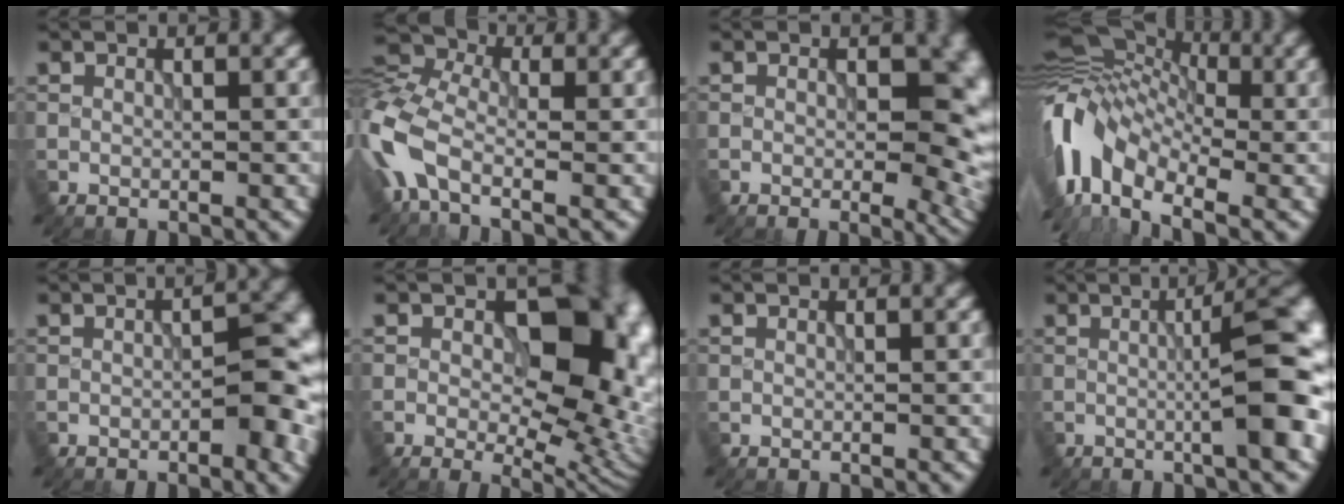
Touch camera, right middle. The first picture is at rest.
{"total": 7.6, "force": [-2.5, 4.3, 5.8], "torque": [-0.149, -0.001, -0.073]}
{"total": 10.3, "force": [0.2, 6.2, 8.3], "torque": [-0.061, -0.007, 0.009]}
{"total": 10.7, "force": [-3.4, 6.6, 7.7], "torque": [-0.162, 0.003, -0.086]}
{"total": 5.8, "force": [-1.0, 2.5, 5.1], "torque": [-0.053, -0.003, -0.011]}
{"total": 13.1, "force": [0.8, 7.9, 10.5], "torque": [-0.118, -0.002, 0.015]}
{"total": 0.0}
{"total": 8.8, "force": [0.1, 1.6, 8.6], "torque": [-0.103, 0.008, -0.002]}